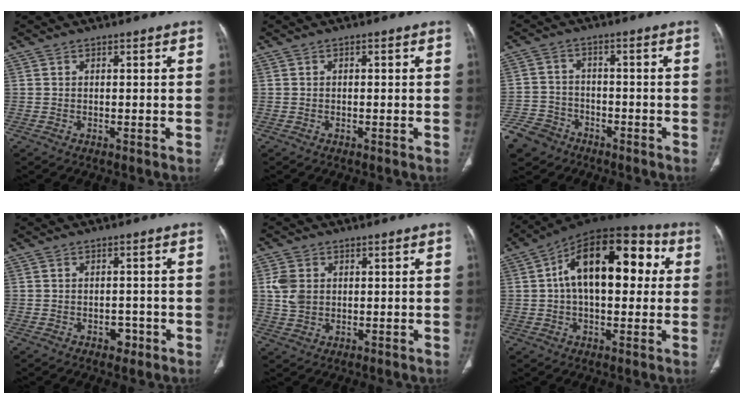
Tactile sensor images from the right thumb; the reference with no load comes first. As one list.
[{"total": 0.5, "force": [0.0, 0.3, 0.4], "torque": [-0.007, 0.002, 0.001]}, {"total": 8.7, "force": [-5.8, 6.1, 2.1], "torque": [-0.046, 0.026, -0.108]}, {"total": 2.5, "force": [-1.2, 1.8, 1.2], "torque": [-0.004, 0.006, -0.013]}, {"total": 5.1, "force": [0.9, 4.0, 3.1], "torque": [-0.055, -0.001, 0.022]}, {"total": 20.8, "force": [3.8, 11.2, 17.1], "torque": [-0.236, 0.037, 0.046]}]